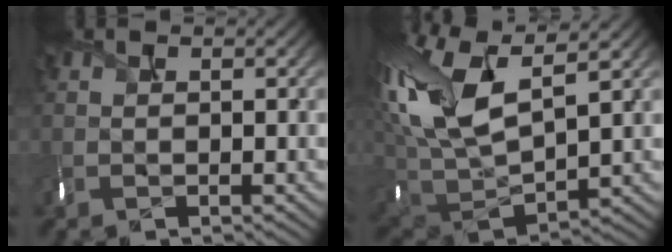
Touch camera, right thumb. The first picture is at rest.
{"total": 15.6, "force": [4.8, 7.4, 12.8], "torque": [-0.308, 0.004, 0.094]}